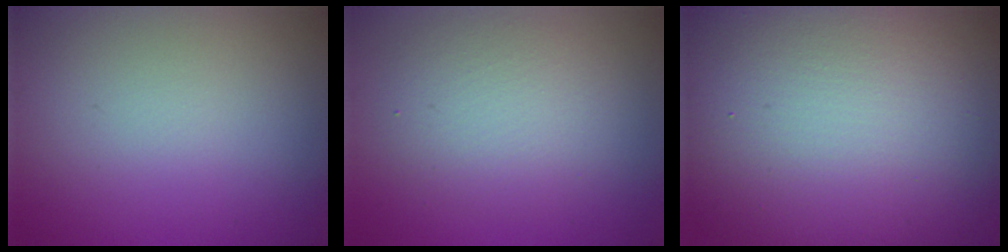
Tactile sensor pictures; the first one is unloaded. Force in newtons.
{"total": 3.9, "press": 3.9, "slide": 0.2}
{"total": 18.8, "press": 18.7, "slide": 1.6}